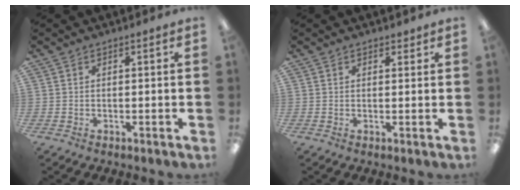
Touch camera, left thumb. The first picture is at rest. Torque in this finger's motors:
{"motor_torque": [0.19, -0.04, -0.45, 0.27, -0.06]}